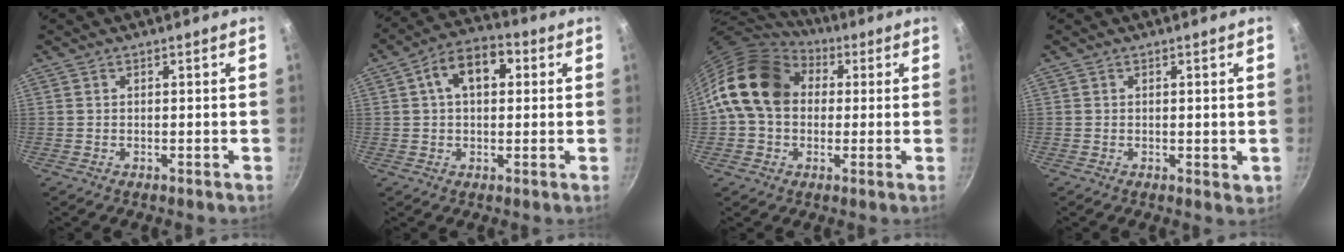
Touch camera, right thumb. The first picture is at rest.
{"total": 10.4, "force": [2.6, 6.4, 7.7], "torque": [-0.094, 0.022, 0.028]}
{"total": 16.8, "force": [3.1, 12.9, 10.3], "torque": [-0.155, 0.028, 0.040]}
{"total": 1.7, "force": [0.2, 0.9, 1.4], "torque": [-0.016, -0.004, 0.003]}